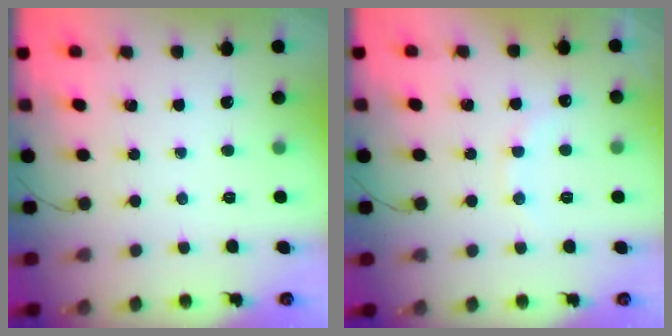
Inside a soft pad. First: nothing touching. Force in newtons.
{"total": 8.6, "press": 8.5, "slide": 1.3}